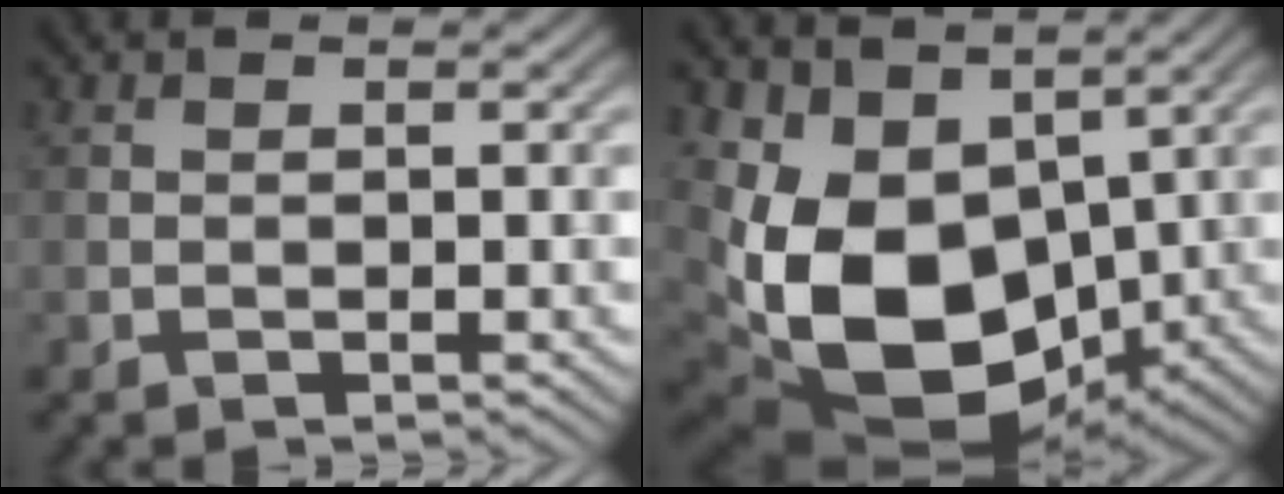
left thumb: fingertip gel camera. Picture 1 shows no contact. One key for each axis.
{"total": 14.2, "fx": -0.2, "fy": 9.6, "fz": 10.5, "tx": -0.236, "ty": -0.034, "tz": 0.003}